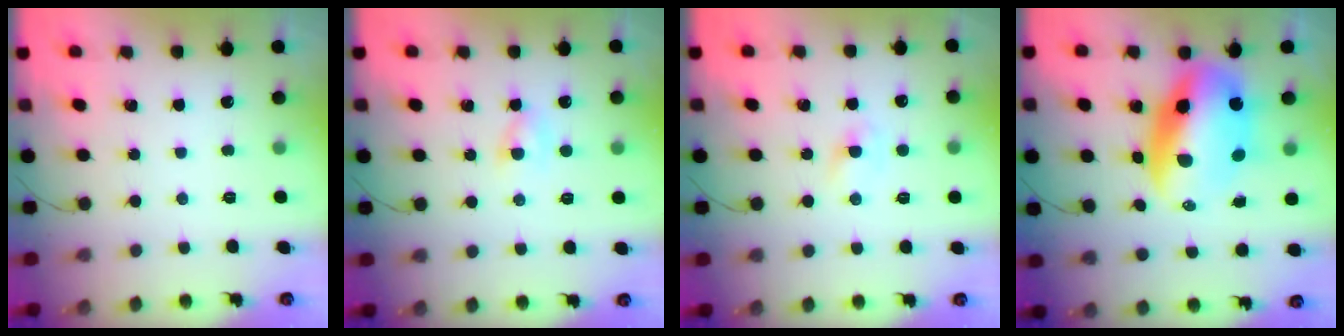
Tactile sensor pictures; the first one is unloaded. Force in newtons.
{"total": 2.0, "press": 1.8, "slide": 0.8}
{"total": 1.9, "press": 1.8, "slide": 0.8}
{"total": 14.8, "press": 14.3, "slide": 3.8}